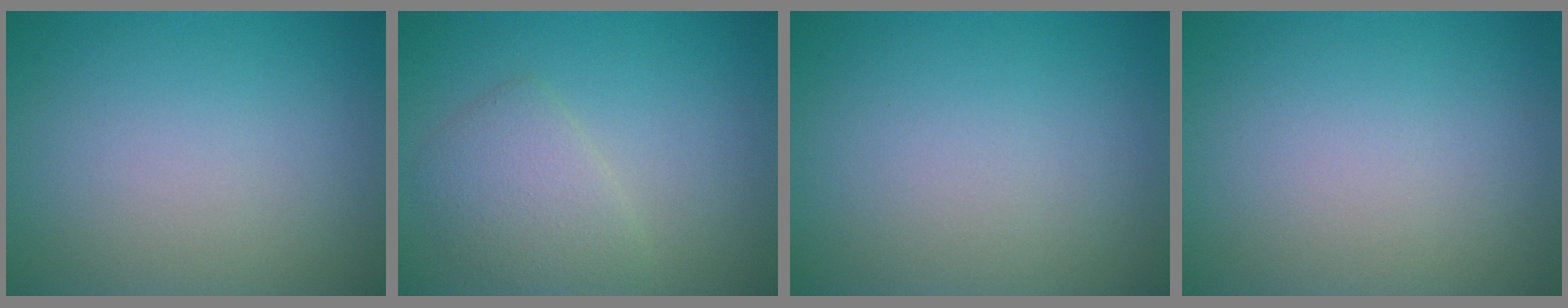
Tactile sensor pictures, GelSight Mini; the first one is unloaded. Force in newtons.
{"total": 2.9, "press": 2.9, "slide": 0.2}
{"total": 0.0}
{"total": 0.0}